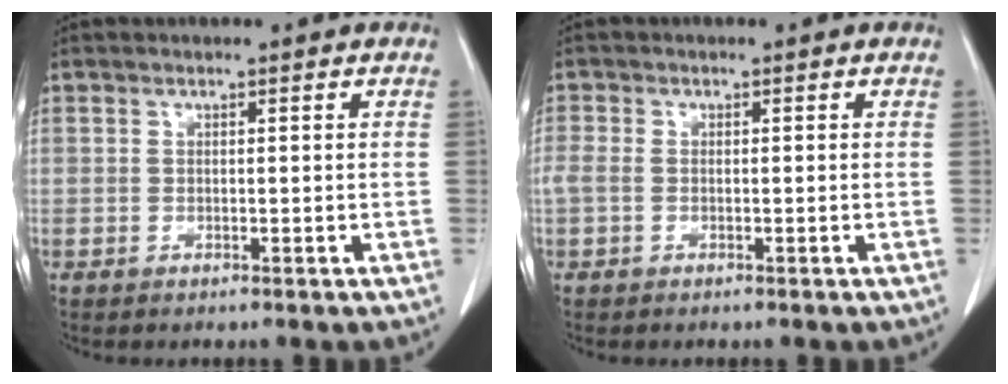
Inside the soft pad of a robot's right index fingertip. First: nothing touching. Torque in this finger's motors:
{"motor_torque": [0.19, 0.12, 0.14, 0.05]}